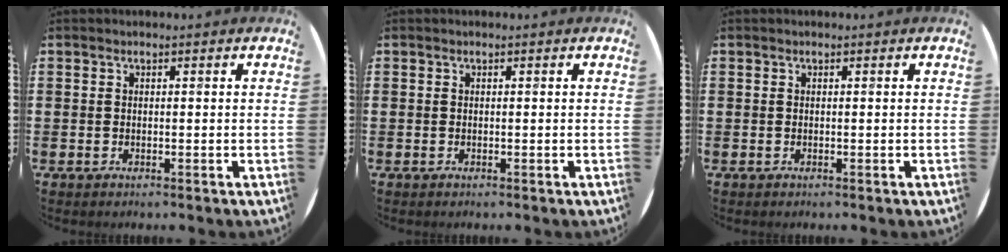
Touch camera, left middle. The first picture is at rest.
{"total": 0.0}
{"total": 0.0}